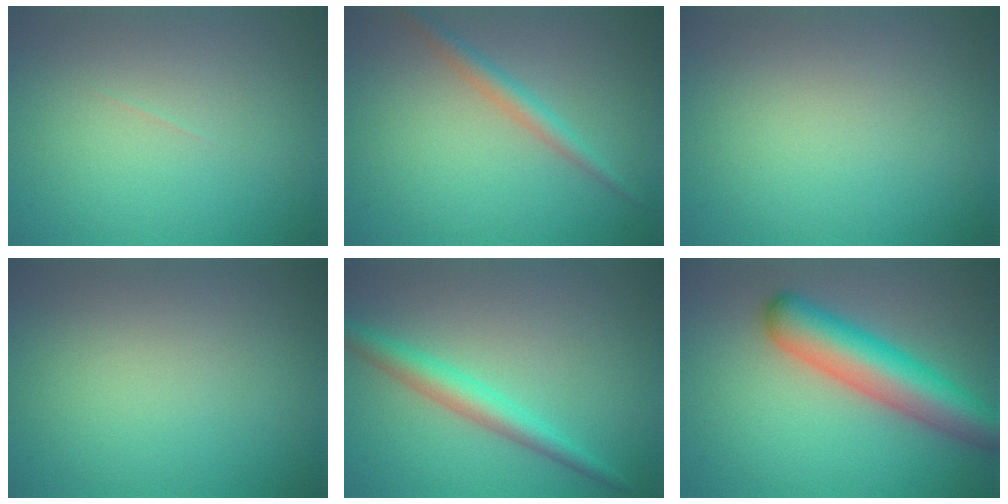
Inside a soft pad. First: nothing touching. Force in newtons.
{"total": 2.0, "press": 2.0, "slide": 0.1}
{"total": 0.0}
{"total": 0.0}
{"total": 3.0, "press": 3.0, "slide": 0.2}
{"total": 7.1, "press": 7.1, "slide": 0.2}